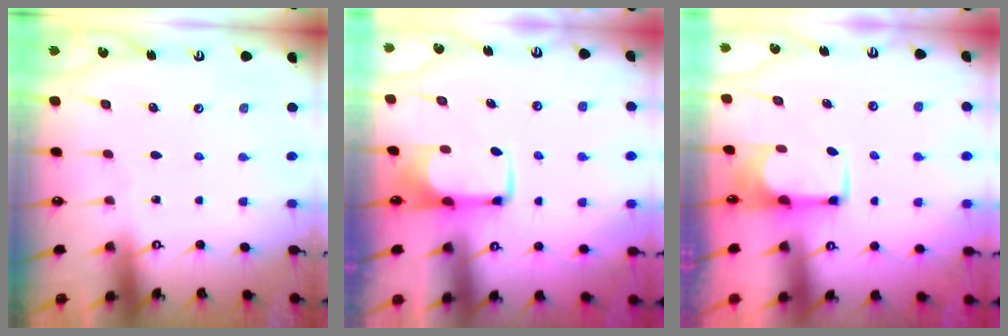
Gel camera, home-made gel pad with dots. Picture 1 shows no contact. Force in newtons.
{"total": 2.0, "press": 1.9, "slide": 0.4}
{"total": 1.6, "press": 1.5, "slide": 0.7}